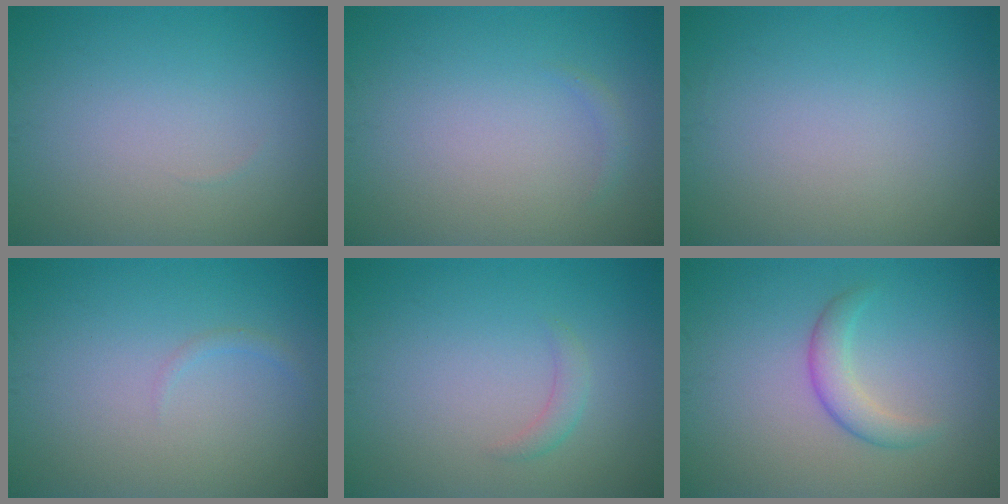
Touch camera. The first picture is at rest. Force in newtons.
{"total": 0.6, "press": 0.6, "slide": 0.0}
{"total": 0.0}
{"total": 0.6, "press": 0.6, "slide": 0.1}
{"total": 1.2, "press": 1.2, "slide": 0.1}
{"total": 2.3, "press": 2.3, "slide": 0.0}